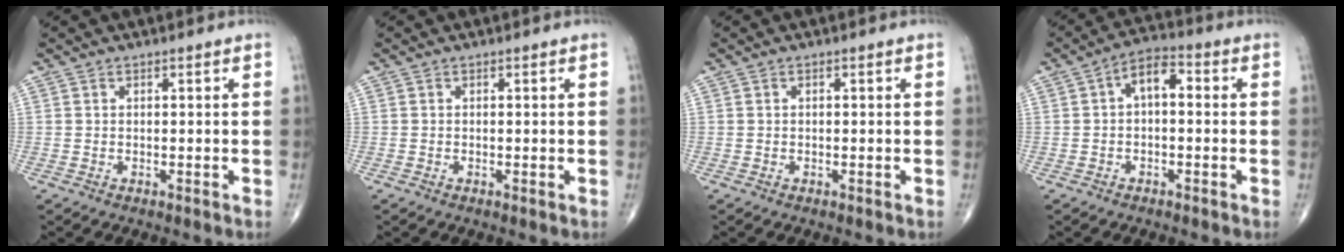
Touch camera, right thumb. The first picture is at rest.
{"total": 0.0}
{"total": 0.0}
{"total": 5.7, "force": [0.3, 3.2, 4.8], "torque": [-0.065, 0.025, -0.008]}